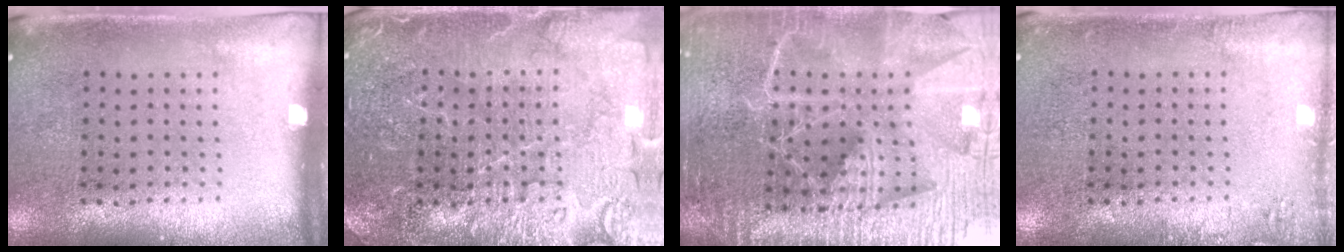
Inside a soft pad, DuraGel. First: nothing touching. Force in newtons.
{"total": 4.3, "press": 4.3, "slide": 0.6}
{"total": 6.0, "press": 5.2, "slide": 2.9}
{"total": 1.3, "press": 1.2, "slide": 0.3}